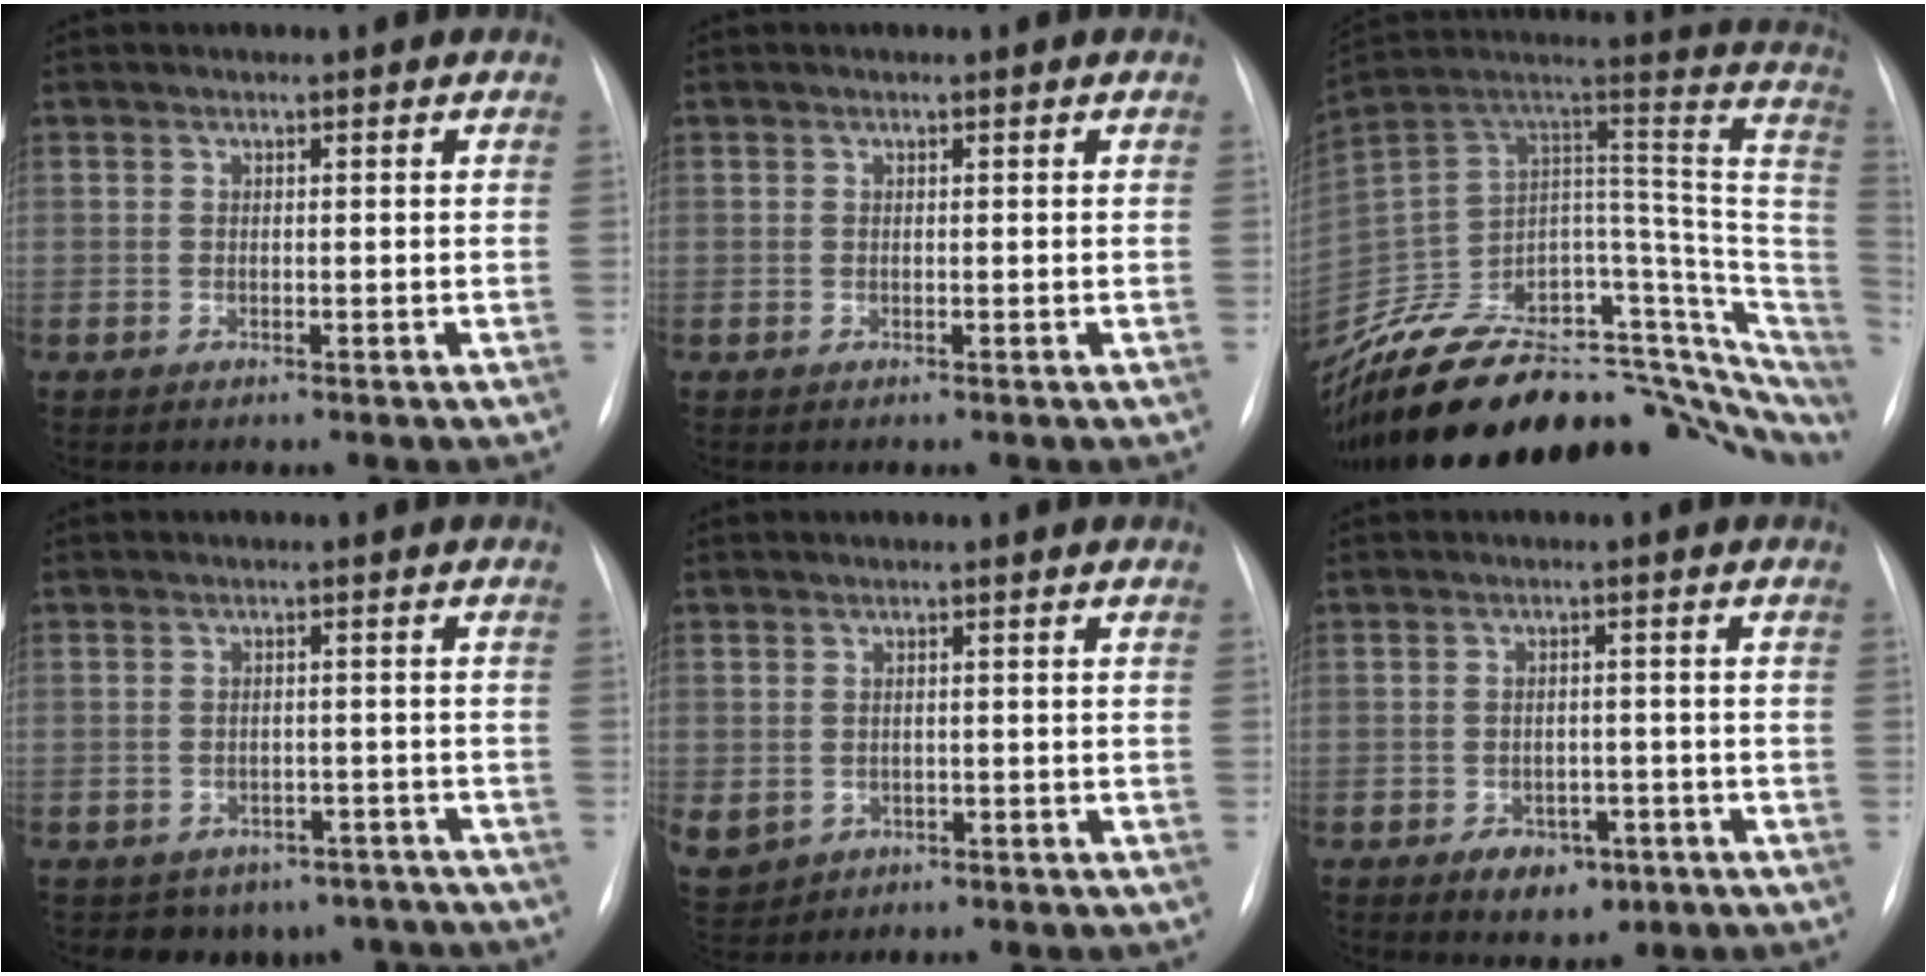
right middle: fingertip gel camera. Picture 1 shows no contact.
{"total": 0.0}
{"total": 31.1, "force": [-22.0, 11.0, 19.1], "torque": [-0.215, 0.035, -0.323]}
{"total": 8.3, "force": [-6.5, 5.2, 0.6], "torque": [0.006, 0.022, -0.067]}
{"total": 8.9, "force": [-3.3, 7.7, 3.2], "torque": [-0.102, 0.002, -0.038]}
{"total": 5.0, "force": [-2.8, 3.3, 2.7], "torque": [-0.034, 0.006, -0.029]}